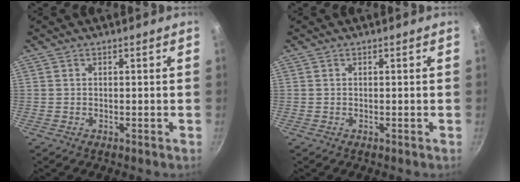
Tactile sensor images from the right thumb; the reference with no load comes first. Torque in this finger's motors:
{"motor_torque": [-0.10, 0.33, 0.45, -0.37, -0.02]}